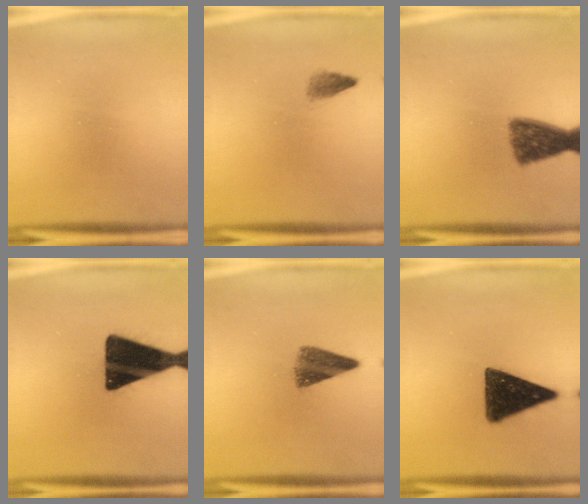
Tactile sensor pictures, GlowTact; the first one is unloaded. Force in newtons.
{"total": 1.5}
{"total": 7.2}
{"total": 18.9}
{"total": 5.4}
{"total": 13.7}